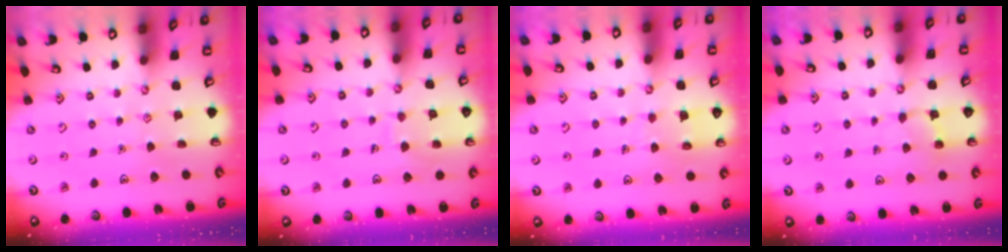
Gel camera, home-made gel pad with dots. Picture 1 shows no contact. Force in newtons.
{"total": 7.8, "press": 7.8, "slide": 0.4}
{"total": 4.8, "press": 4.7, "slide": 0.3}
{"total": 3.9, "press": 3.9, "slide": 0.3}